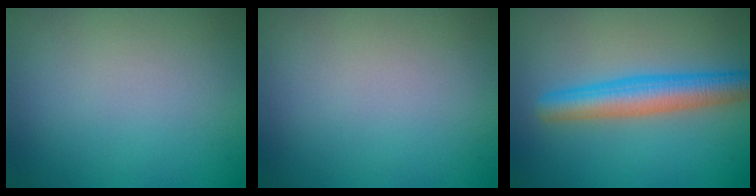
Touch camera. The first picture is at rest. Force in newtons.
{"total": 0.0}
{"total": 4.7, "press": 4.7, "slide": 0.2}